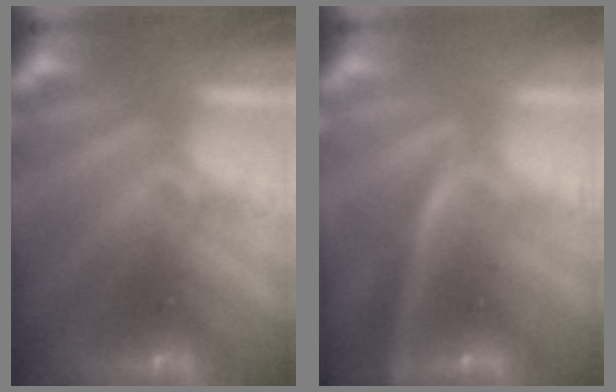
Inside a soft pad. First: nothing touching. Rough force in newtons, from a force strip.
{"total": 2.8}